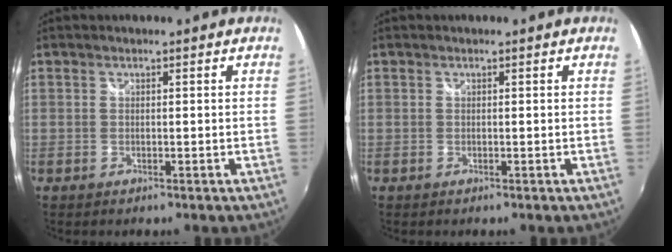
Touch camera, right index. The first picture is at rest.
{"total": 0.0}